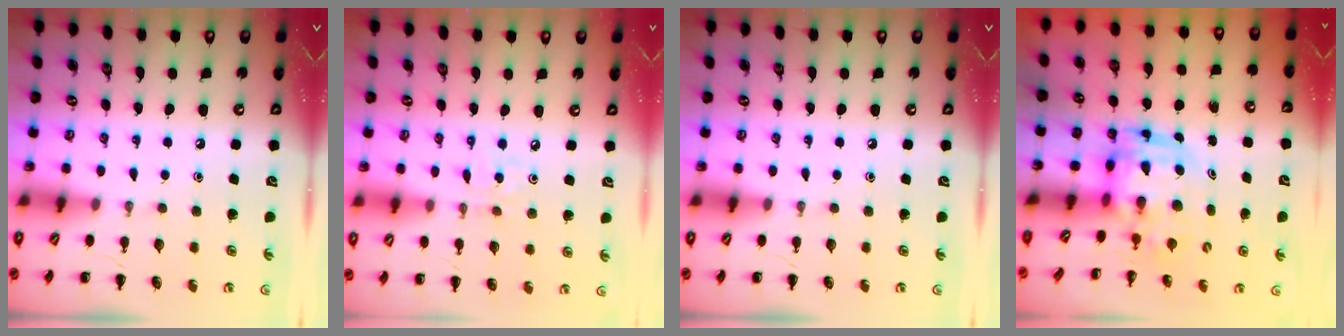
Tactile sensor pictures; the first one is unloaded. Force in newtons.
{"total": 2.6, "press": 2.5, "slide": 0.8}
{"total": 0.0}
{"total": 3.5, "press": 3.4, "slide": 0.7}